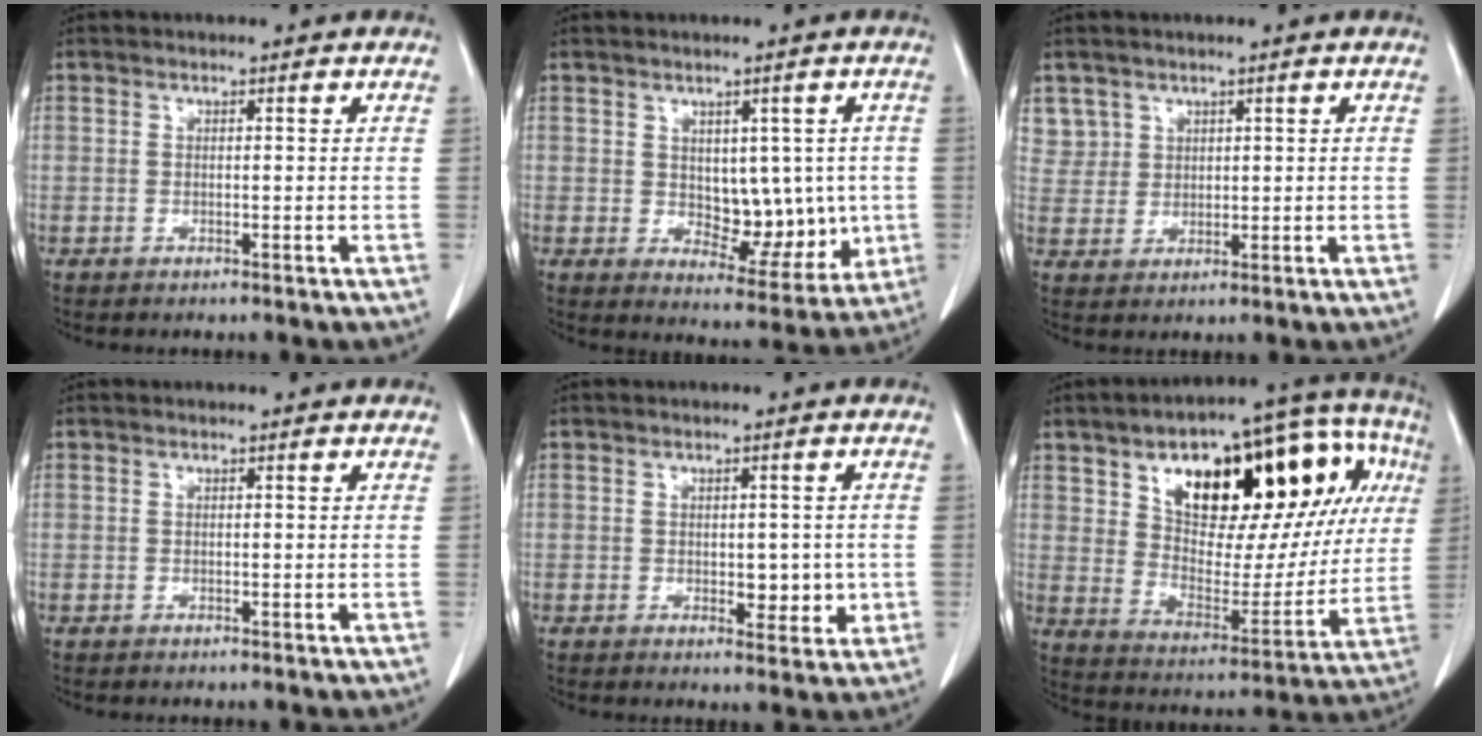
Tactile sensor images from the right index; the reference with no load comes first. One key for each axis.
{"total": 8.6, "fx": 0.2, "fy": 5.2, "fz": 6.9, "tx": -0.072, "ty": 0.004, "tz": 0.022}
{"total": 4.3, "fx": 2.5, "fy": 3.5, "fz": -0.4, "tx": 0.023, "ty": 0.003, "tz": 0.050}
{"total": 0.0}
{"total": 4.5, "fx": -0.5, "fy": 2.5, "fz": 3.7, "tx": -0.037, "ty": -0.003, "tz": 0.001}
{"total": 27.4, "fx": 9.8, "fy": 11.5, "fz": 22.8, "tx": -0.331, "ty": 0.059, "tz": 0.157}